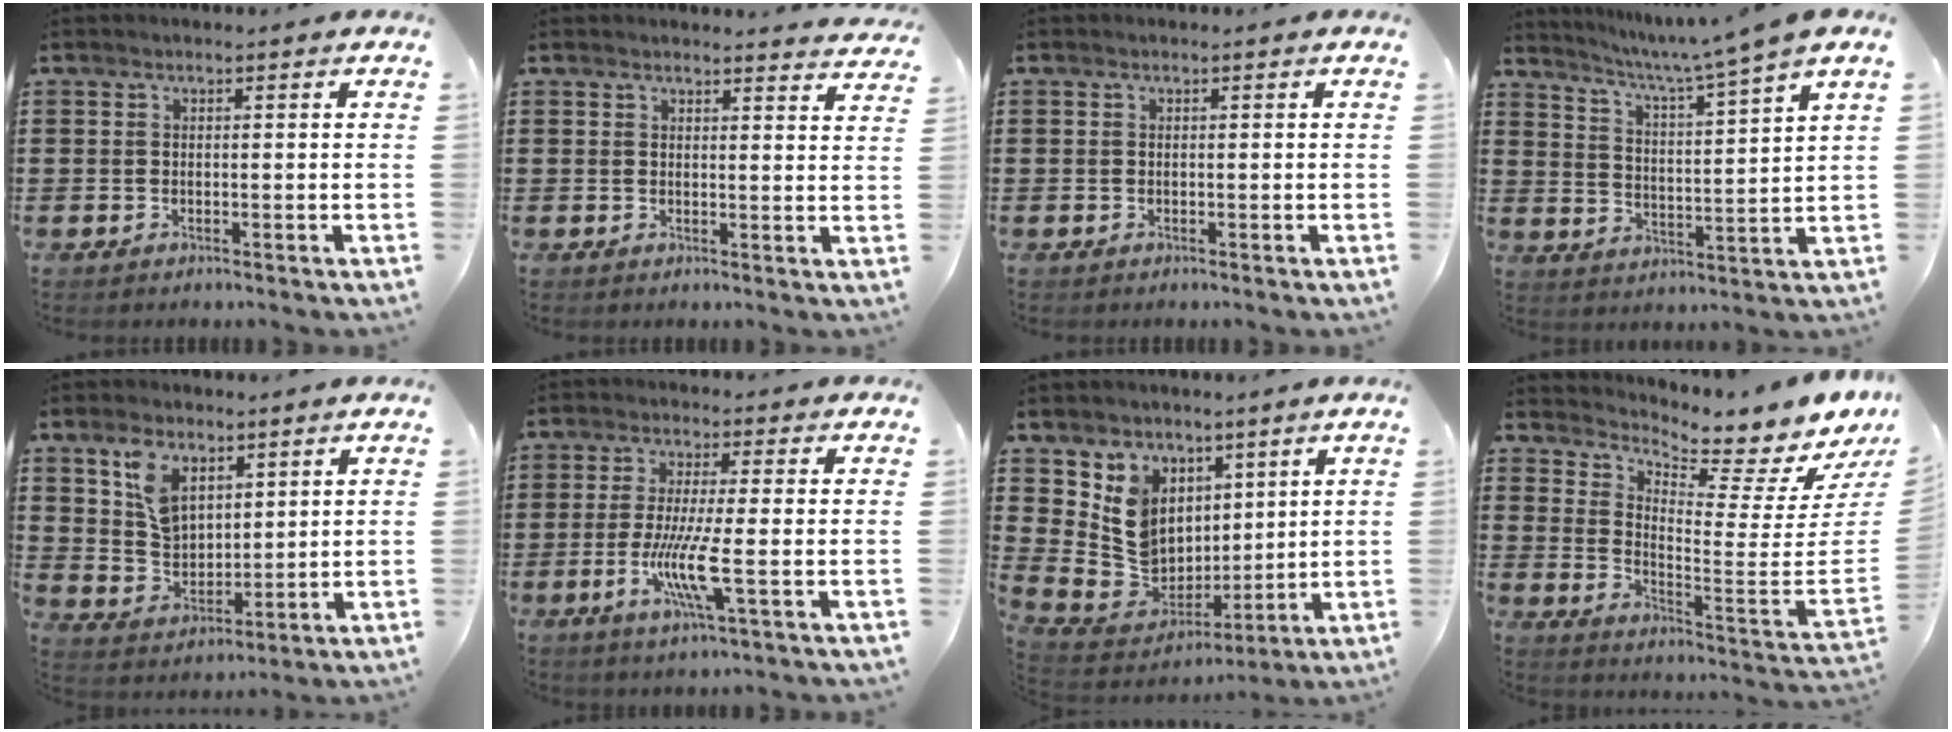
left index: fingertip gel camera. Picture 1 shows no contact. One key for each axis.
{"total": 2.5, "fx": 2.5, "fy": -0.2, "fz": 0.0, "tx": 0.000, "ty": -0.014, "tz": 0.045}
{"total": 0.0}
{"total": 5.3, "fx": 4.4, "fy": -1.9, "fz": 2.4, "tx": -0.068, "ty": -0.044, "tz": 0.062}
{"total": 7.1, "fx": 4.1, "fy": 4.3, "fz": 4.0, "tx": -0.087, "ty": 0.011, "tz": 0.076}
{"total": 7.9, "fx": -2.1, "fy": 0.4, "fz": 7.6, "tx": -0.155, "ty": -0.019, "tz": -0.044}
{"total": 9.0, "fx": 3.0, "fy": 8.0, "fz": 3.0, "tx": -0.115, "ty": -0.021, "tz": 0.067}
{"total": 3.8, "fx": 3.6, "fy": -0.1, "fz": 1.3, "tx": -0.028, "ty": -0.070, "tz": 0.048}